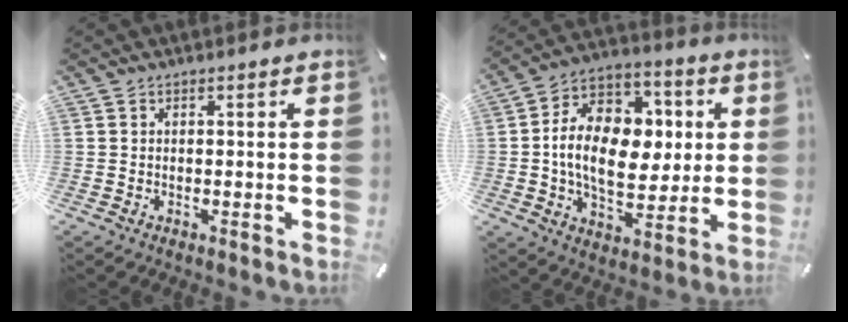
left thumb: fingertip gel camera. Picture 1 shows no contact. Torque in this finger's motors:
{"motor_torque": [2.40, 2.60, 1.75, -0.99, 0.59]}